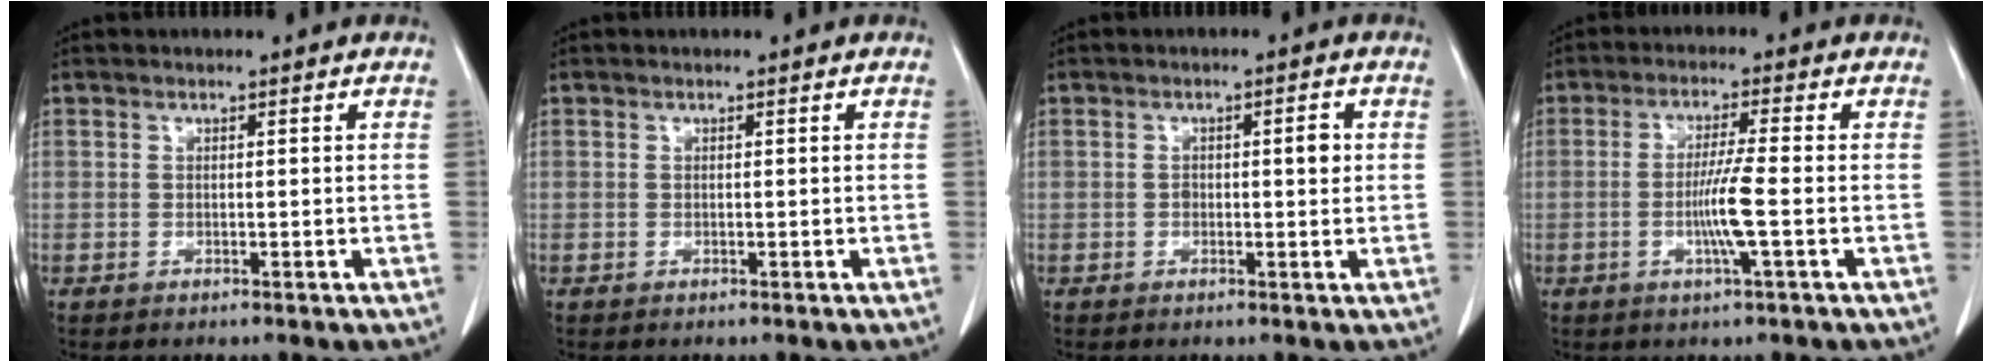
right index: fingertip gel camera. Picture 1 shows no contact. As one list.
[{"total": 0.0}, {"total": 3.0, "force": [0.3, 1.1, 2.7], "torque": [-0.043, 0.007, 0.005]}, {"total": 6.0, "force": [-1.3, -0.6, 5.8], "torque": [-0.111, -0.007, -0.027]}]